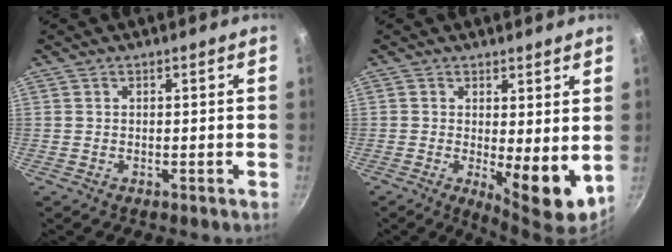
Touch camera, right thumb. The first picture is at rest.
{"total": 8.1, "force": [0.3, 2.8, 7.6], "torque": [-0.102, -0.023, 0.010]}